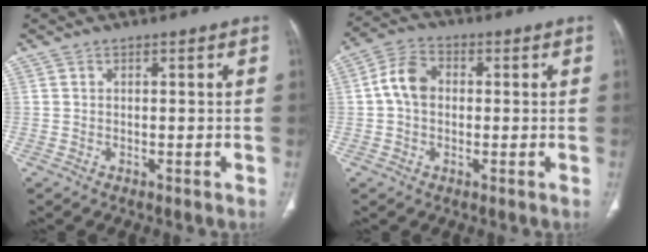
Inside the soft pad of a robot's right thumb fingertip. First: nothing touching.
{"total": 6.8, "force": [0.3, 5.0, 4.6], "torque": [-0.082, 0.019, -0.004]}